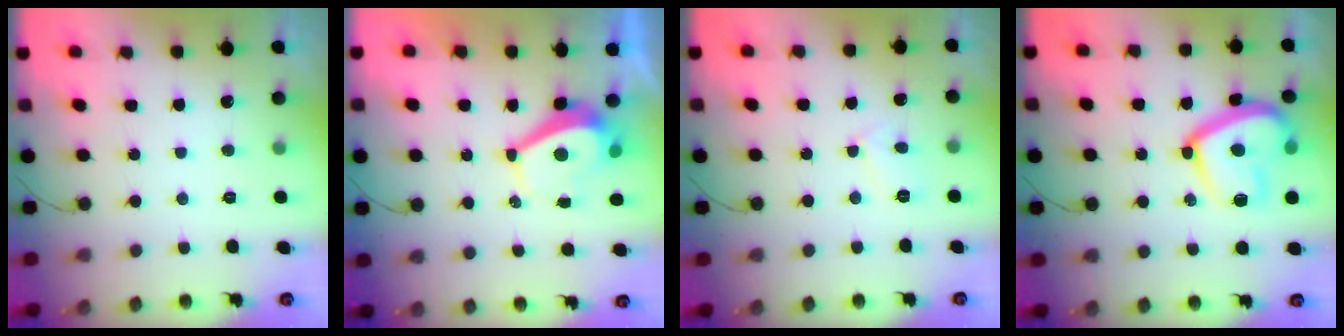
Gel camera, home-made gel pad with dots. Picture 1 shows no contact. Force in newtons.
{"total": 4.3, "press": 4.3, "slide": 0.1}
{"total": 3.7, "press": 3.7, "slide": 0.4}
{"total": 15.5, "press": 15.5, "slide": 1.2}